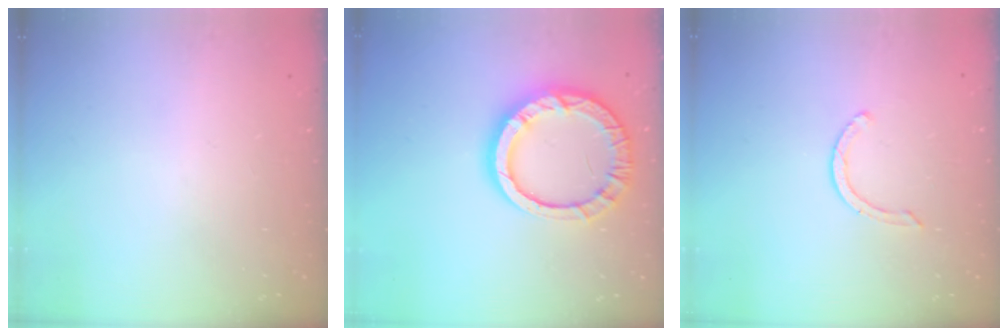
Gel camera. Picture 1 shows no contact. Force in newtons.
{"total": 16.9, "press": 16.8, "slide": 1.4}
{"total": 3.1, "press": 3.1, "slide": 0.1}